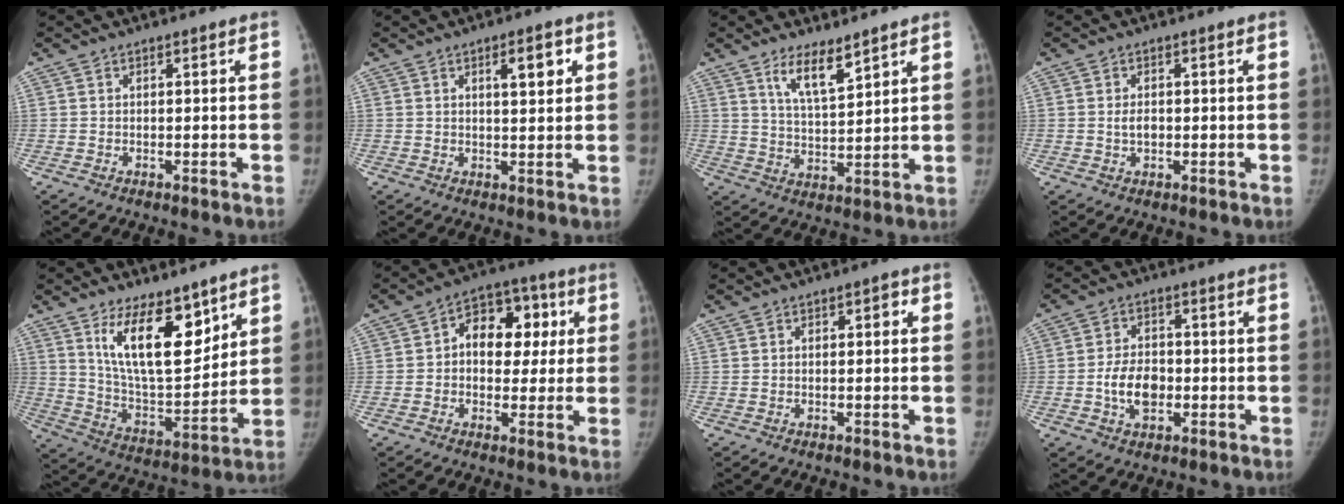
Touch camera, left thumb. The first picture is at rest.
{"total": 5.1, "force": [2.1, 1.7, 4.3], "torque": [-0.053, -0.010, 0.032]}
{"total": 7.0, "force": [4.8, 1.8, 4.7], "torque": [-0.075, -0.039, 0.092]}
{"total": 2.1, "force": [-0.1, 1.3, 1.6], "torque": [-0.027, 0.000, -0.001]}
{"total": 16.1, "force": [9.1, 6.8, 11.4], "torque": [-0.148, -0.067, 0.174]}
{"total": 12.3, "force": [1.9, 8.8, 8.3], "torque": [-0.070, 0.026, 0.020]}
{"total": 1.8, "force": [0.2, 1.0, 1.5], "torque": [-0.017, 0.011, -0.001]}
{"total": 7.4, "force": [-1.5, 4.8, 5.4], "torque": [-0.085, 0.010, -0.028]}